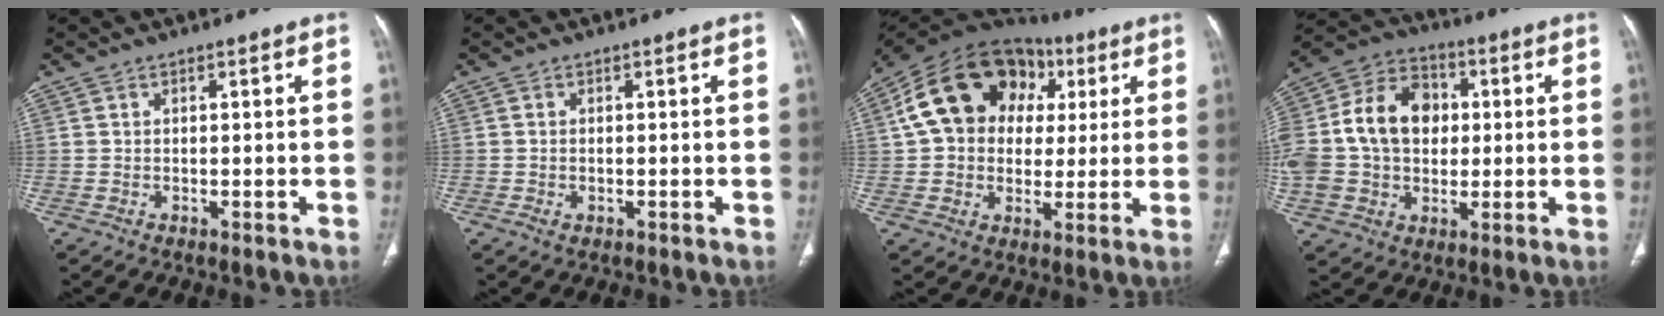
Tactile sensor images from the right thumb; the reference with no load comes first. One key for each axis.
{"total": 1.2, "fx": -0.4, "fy": 0.6, "fz": 0.9, "tx": -0.027, "ty": 0.005, "tz": -0.005}
{"total": 20.1, "fx": 5.0, "fy": 15.5, "fz": 11.8, "tx": -0.181, "ty": 0.031, "tz": 0.078}
{"total": 21.8, "fx": 1.5, "fy": 16.7, "fz": 13.9, "tx": -0.285, "ty": 0.036, "tz": 0.033}